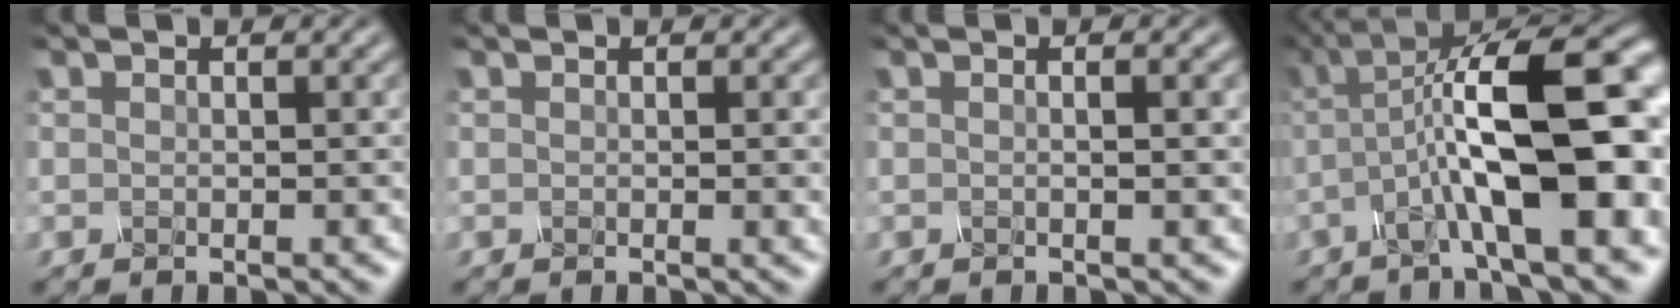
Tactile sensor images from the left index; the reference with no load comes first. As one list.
[{"total": 1.4, "force": [0.0, 0.4, 1.4], "torque": [-0.013, 0.001, -0.003]}, {"total": 2.3, "force": [0.1, 0.9, 2.1], "torque": [-0.021, 0.003, -0.010]}, {"total": 10.9, "force": [-1.6, 2.8, 10.4], "torque": [-0.170, 0.015, -0.031]}]